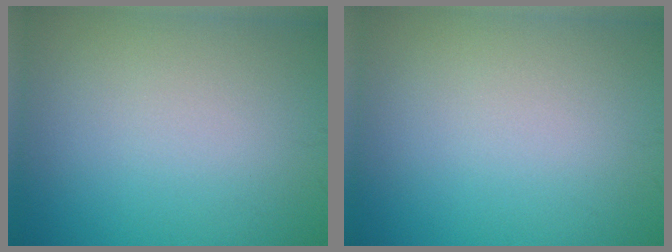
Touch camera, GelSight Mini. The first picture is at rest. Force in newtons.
{"total": 0.0}